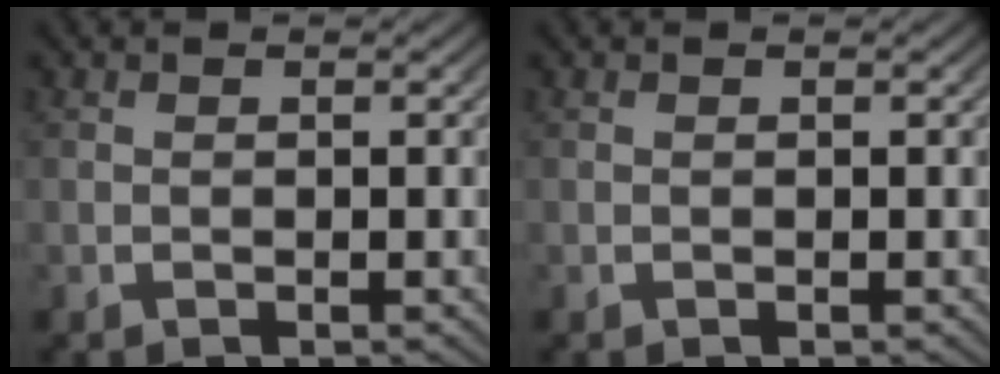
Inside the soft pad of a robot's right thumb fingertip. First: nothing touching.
{"total": 0.0}